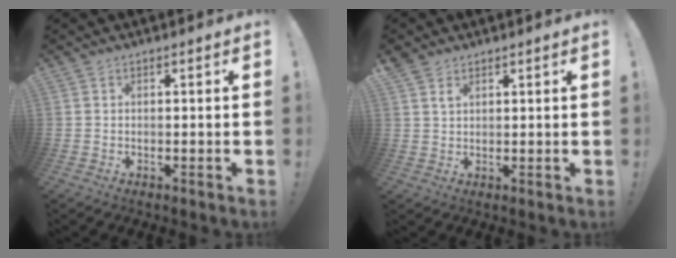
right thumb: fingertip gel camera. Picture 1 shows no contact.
{"total": 2.7, "force": [2.0, 1.6, 0.9], "torque": [-0.006, -0.014, 0.035]}